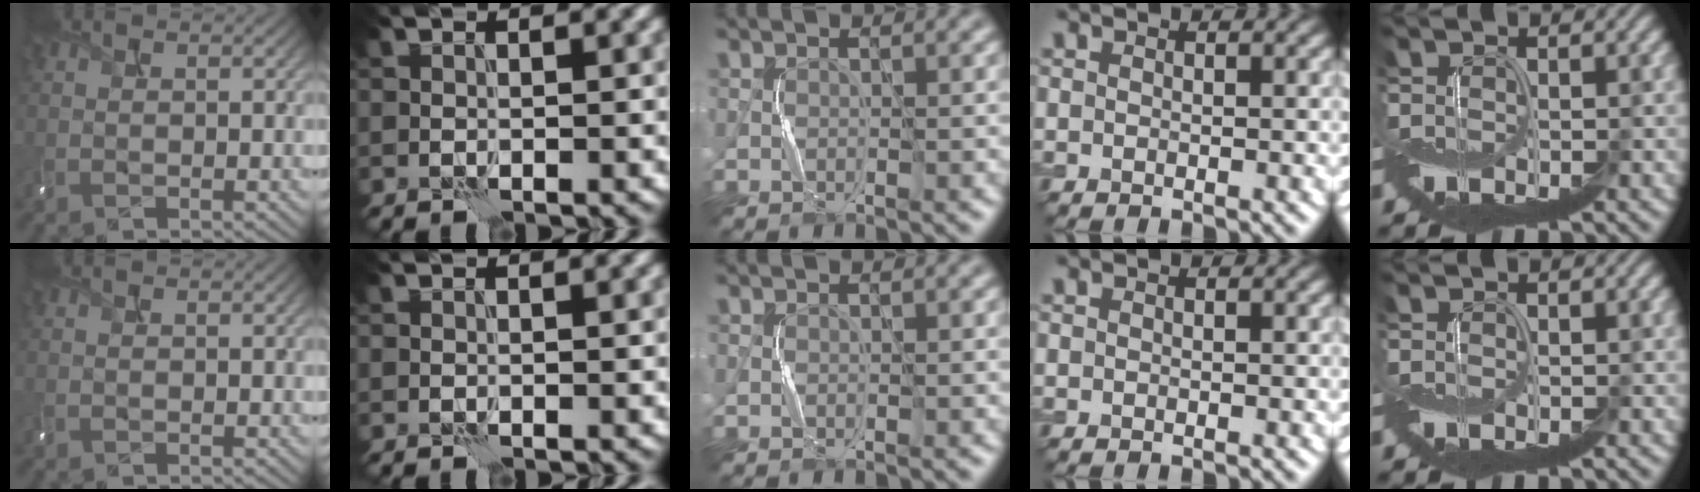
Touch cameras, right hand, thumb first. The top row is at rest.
{}